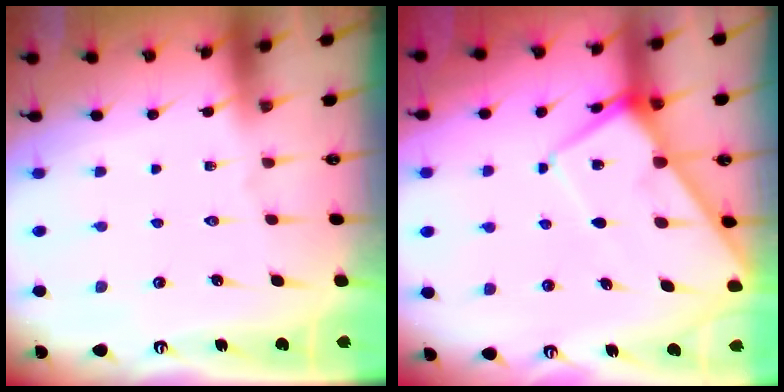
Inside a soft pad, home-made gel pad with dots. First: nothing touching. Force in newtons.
{"total": 8.4, "press": 8.4, "slide": 0.8}